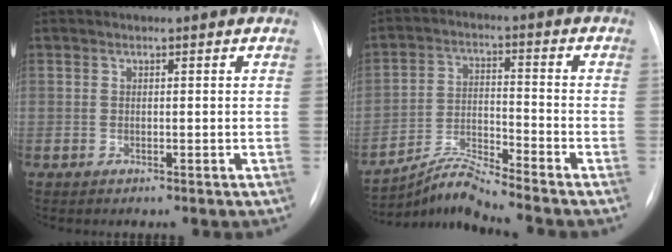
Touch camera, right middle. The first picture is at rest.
{"total": 7.1, "force": [-6.6, -1.8, 1.7], "torque": [-0.048, -0.004, -0.122]}